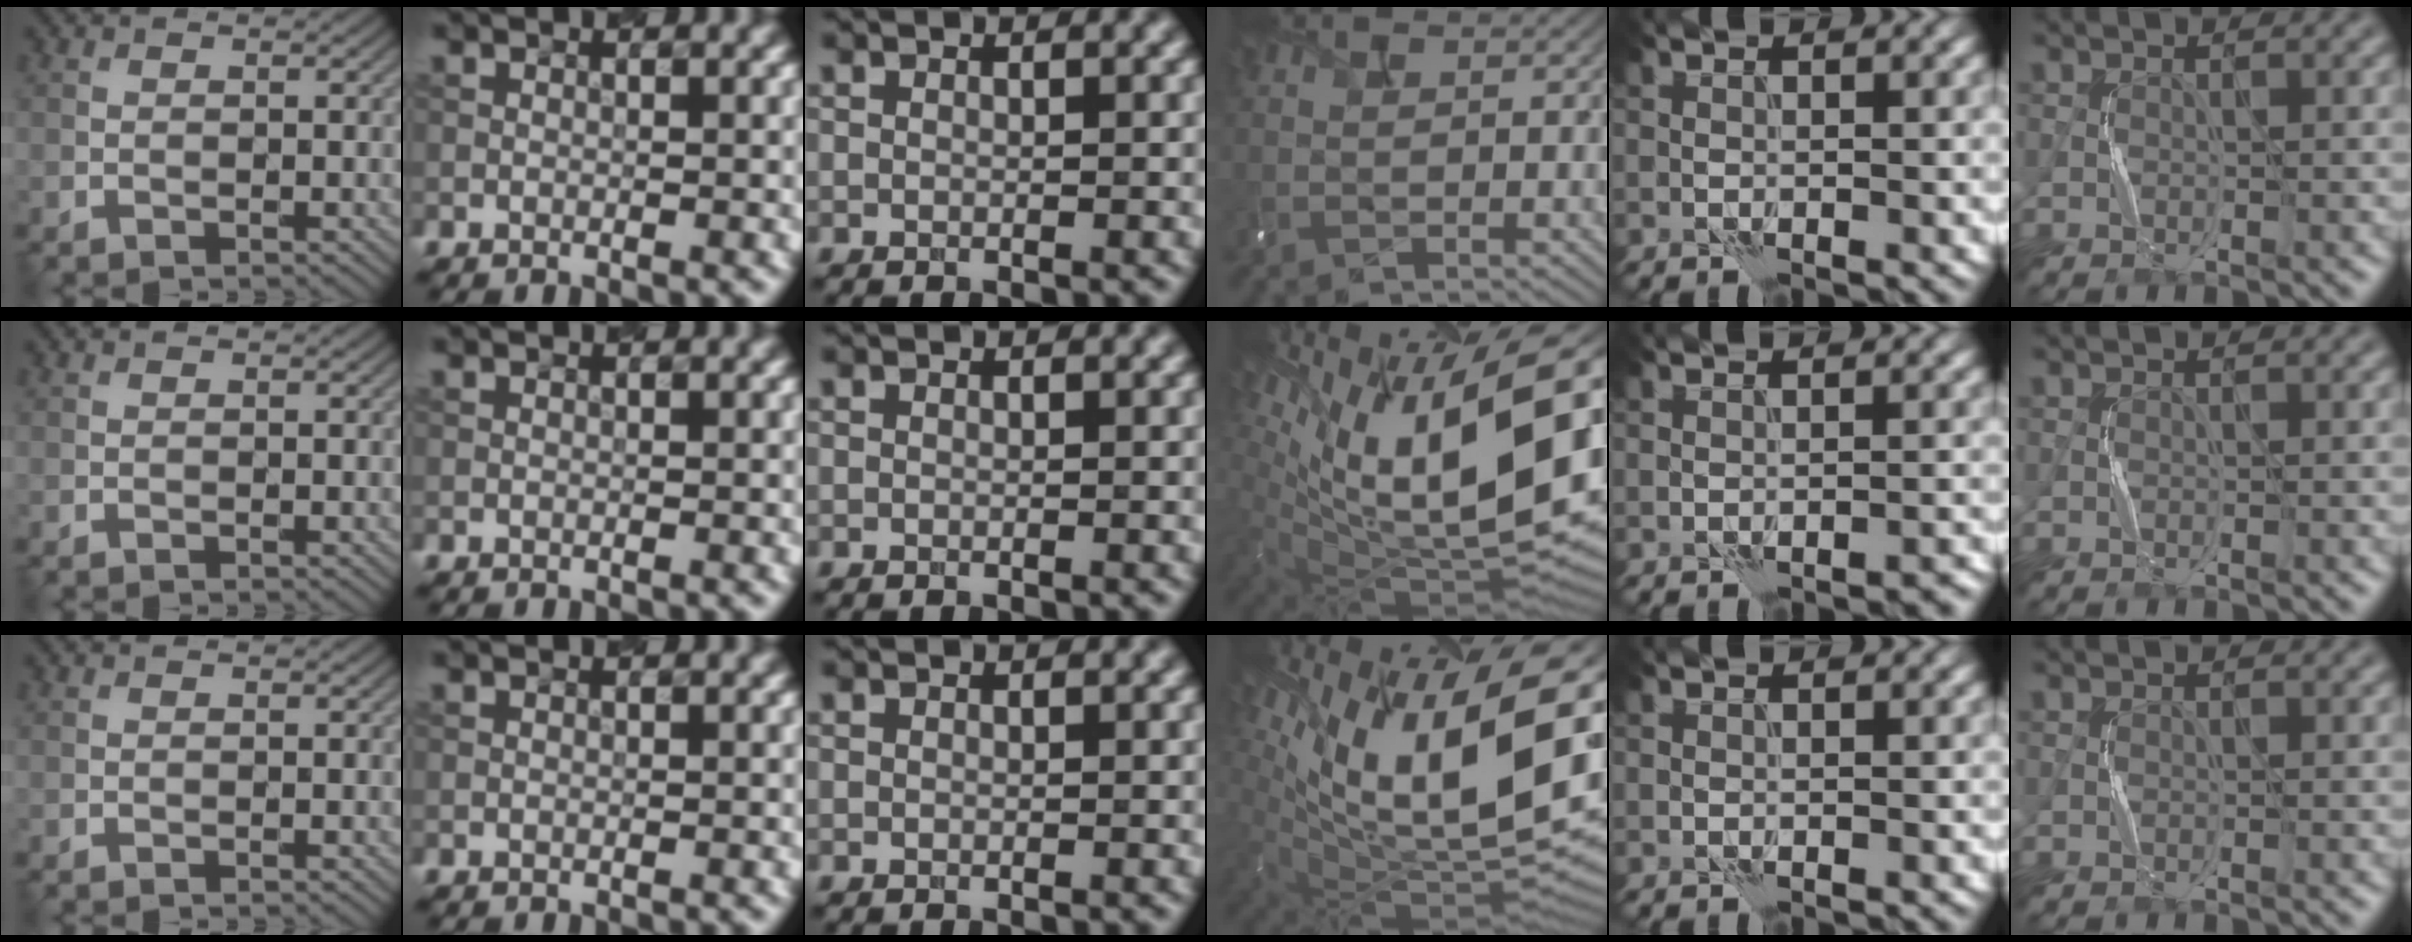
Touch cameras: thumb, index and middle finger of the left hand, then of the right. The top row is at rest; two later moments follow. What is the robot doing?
{"motion": "shake", "object": "tambourine"}